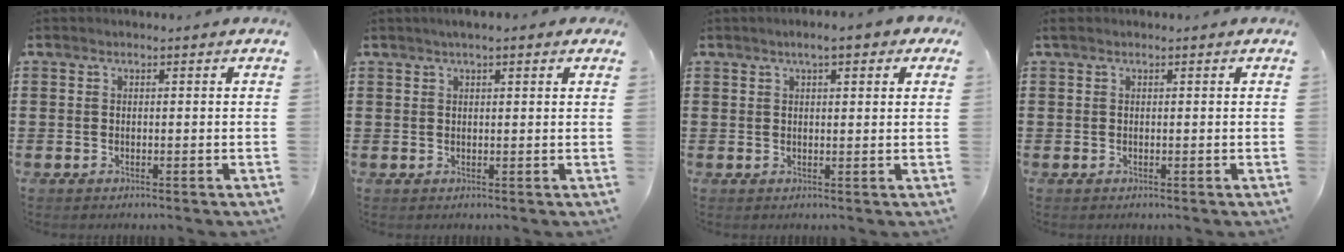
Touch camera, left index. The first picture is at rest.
{"total": 1.9, "force": [1.3, 0.3, 1.3], "torque": [-0.028, 0.005, 0.022]}
{"total": 3.5, "force": [2.0, 0.7, 2.8], "torque": [-0.050, 0.003, 0.031]}
{"total": 0.0}